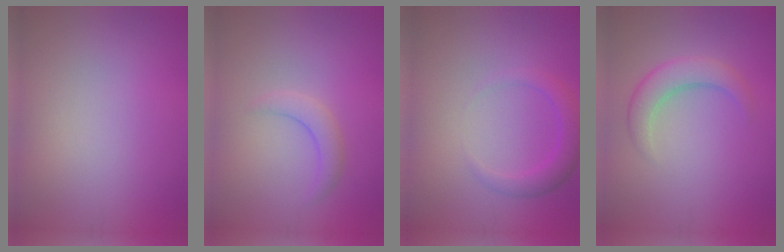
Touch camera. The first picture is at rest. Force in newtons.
{"total": 1.9, "press": 1.9, "slide": 0.1}
{"total": 2.5, "press": 2.5, "slide": 0.2}
{"total": 3.4, "press": 3.4, "slide": 0.2}